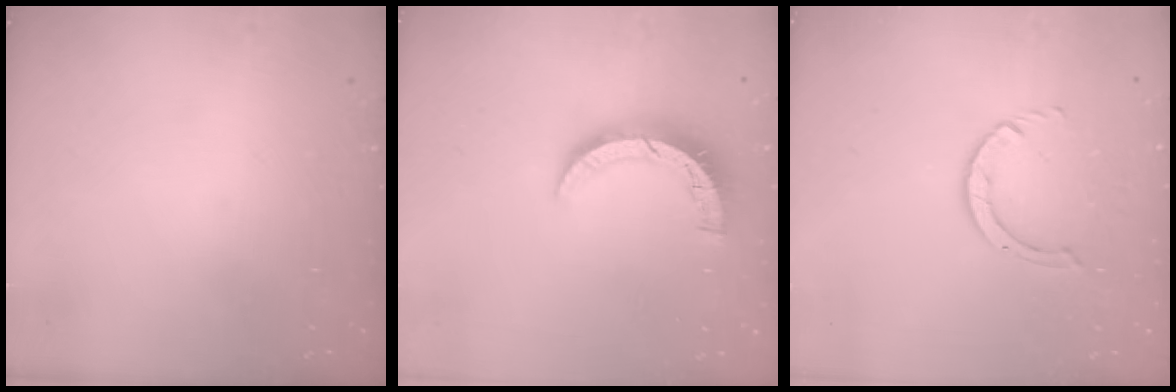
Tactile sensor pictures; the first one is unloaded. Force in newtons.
{"total": 8.0, "press": 7.9, "slide": 0.6}
{"total": 1.4, "press": 1.4, "slide": 0.2}